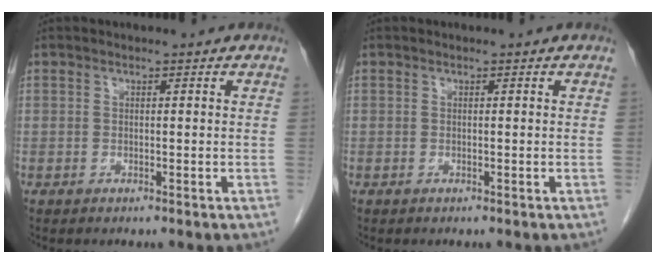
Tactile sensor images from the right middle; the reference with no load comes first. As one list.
[{"total": 0.0}]